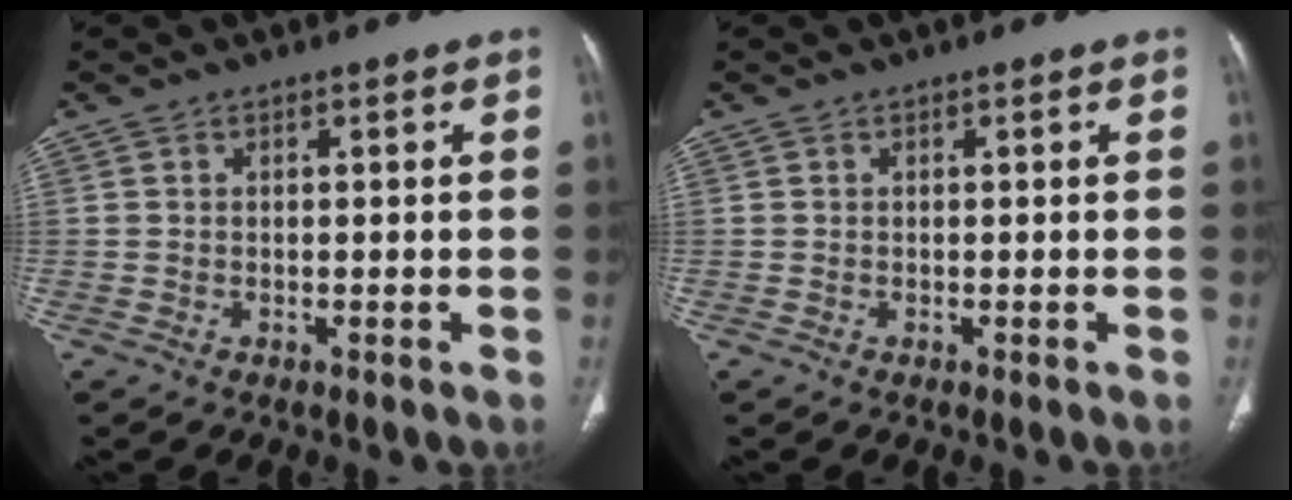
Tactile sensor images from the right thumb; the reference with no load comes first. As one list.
[{"total": 0.0}]